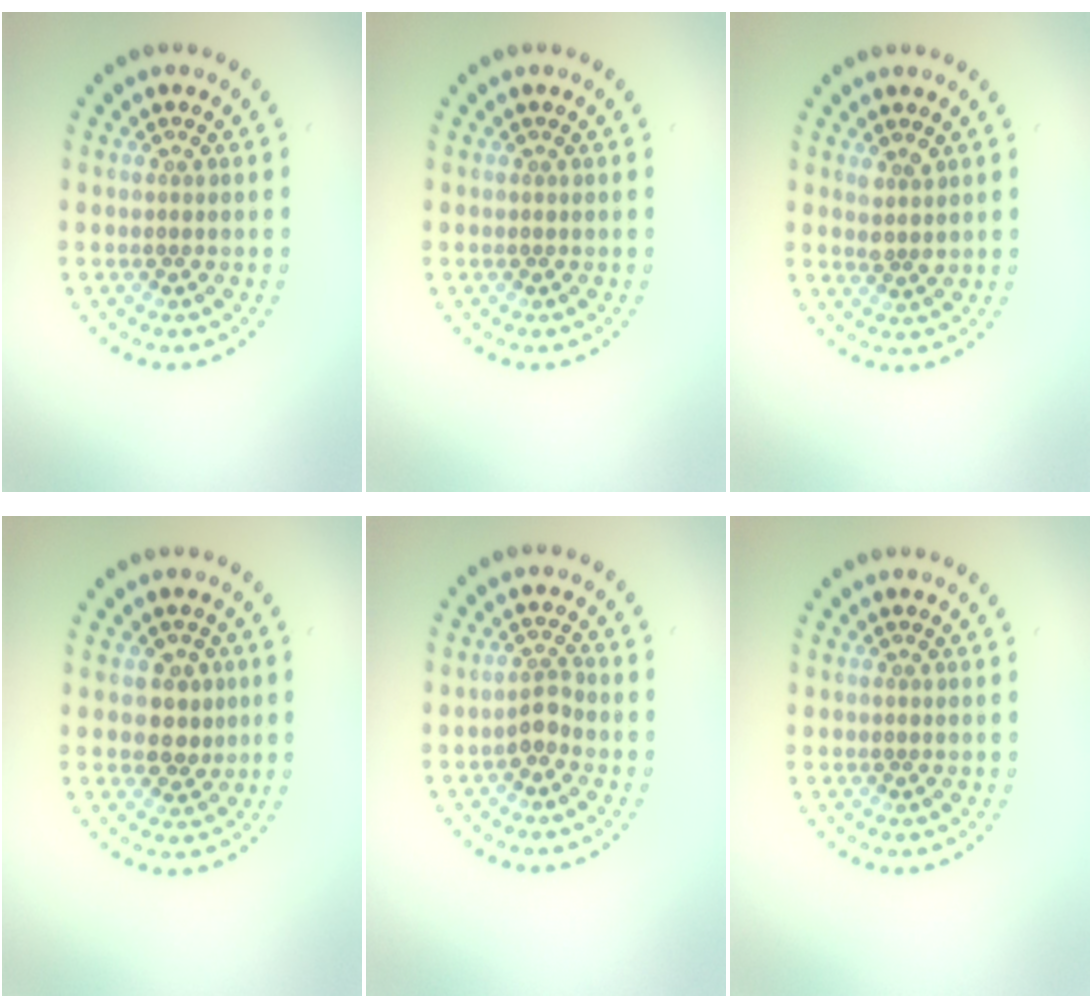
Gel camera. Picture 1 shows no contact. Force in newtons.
{"total": 0.0}
{"total": 1.8, "press": 1.6, "slide": 0.7}
{"total": 2.5, "press": 2.4, "slide": 0.8}
{"total": 1.8, "press": 1.4, "slide": 1.0}
{"total": 0.0}